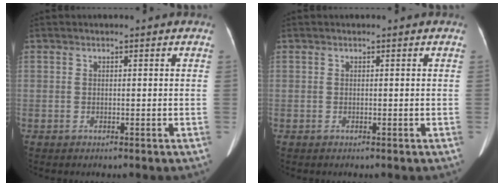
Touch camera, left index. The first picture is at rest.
{"total": 0.0}